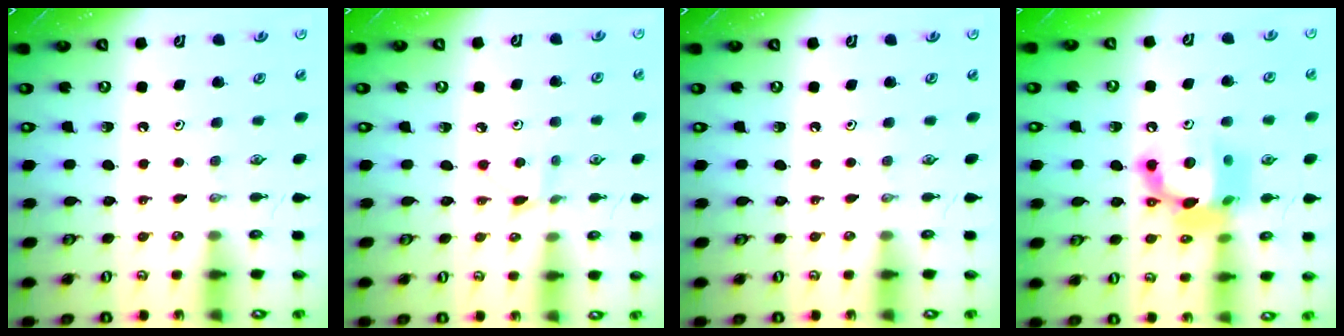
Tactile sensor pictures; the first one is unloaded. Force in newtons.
{"total": 2.9, "press": 2.9, "slide": 0.4}
{"total": 0.0}
{"total": 14.7, "press": 14.7, "slide": 1.2}